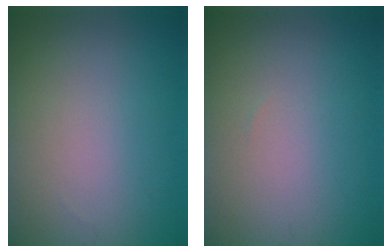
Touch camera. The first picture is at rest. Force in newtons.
{"total": 0.0}